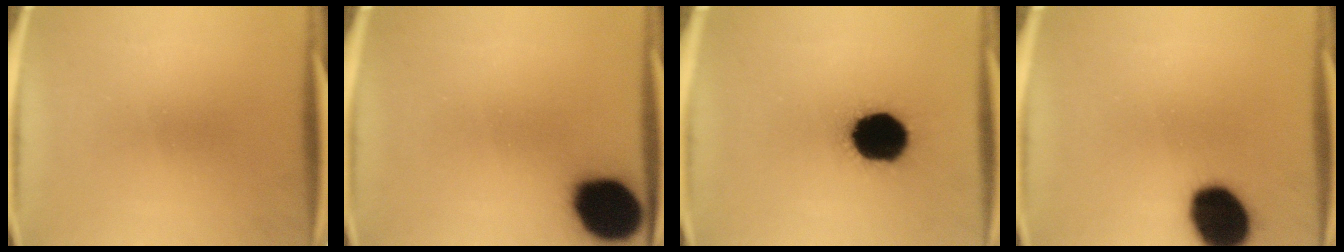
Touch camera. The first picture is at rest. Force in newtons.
{"total": 17.9}
{"total": 19.9}
{"total": 17.1}